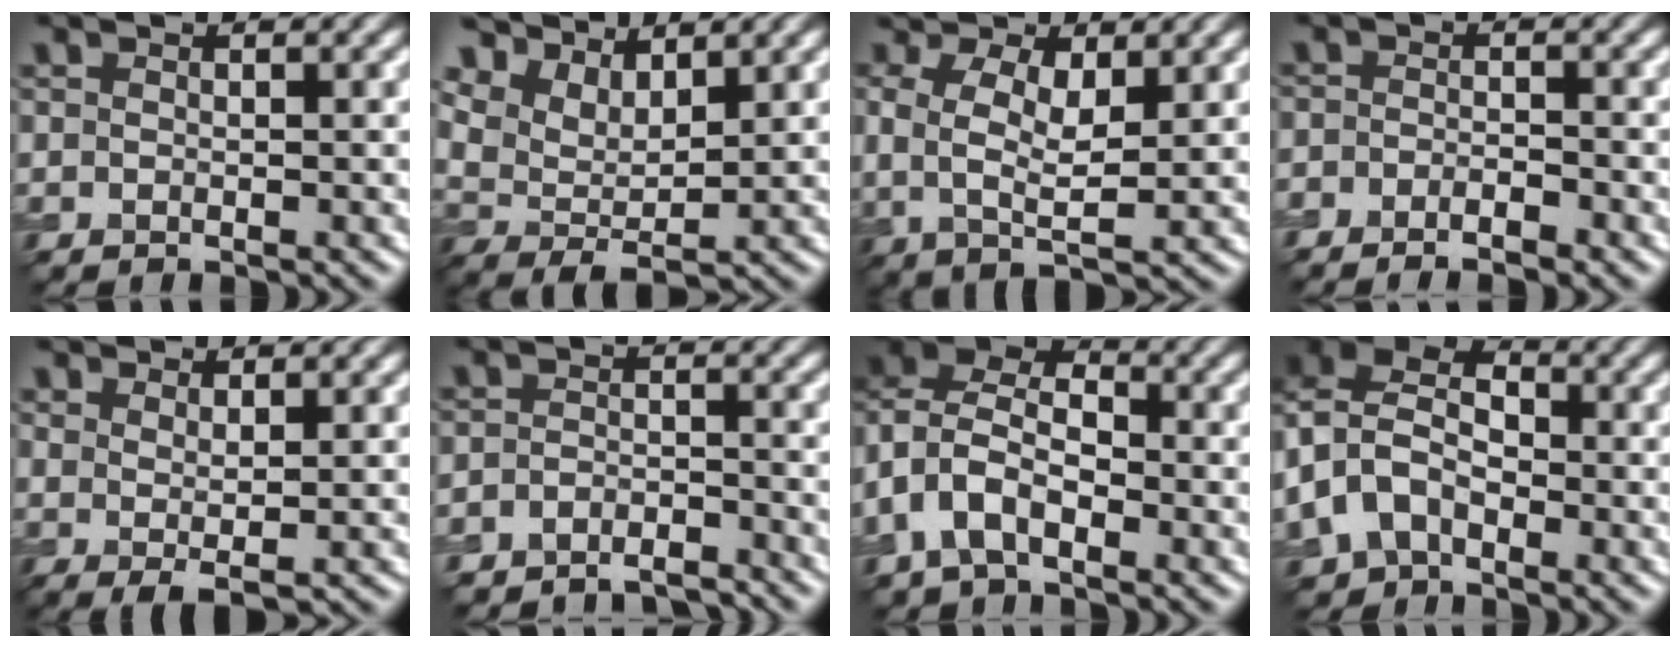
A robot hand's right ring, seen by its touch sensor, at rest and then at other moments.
{"total": 5.6, "force": [4.5, 2.0, 2.5], "torque": [-0.062, 0.004, 0.077]}
{"total": 5.4, "force": [1.4, 2.5, 4.6], "torque": [-0.098, 0.001, 0.019]}
{"total": 2.4, "force": [-1.9, 0.6, 1.4], "torque": [-0.026, 0.000, -0.037]}
{"total": 1.9, "force": [0.8, 0.4, 1.6], "torque": [-0.030, -0.009, 0.018]}
{"total": 4.0, "force": [-3.8, 1.0, 0.5], "torque": [-0.005, -0.007, -0.065]}
{"total": 8.1, "force": [-2.1, 5.5, 5.6], "torque": [-0.120, 0.008, -0.054]}
{"total": 8.8, "force": [-1.7, 6.5, 5.7], "torque": [-0.129, 0.006, -0.048]}